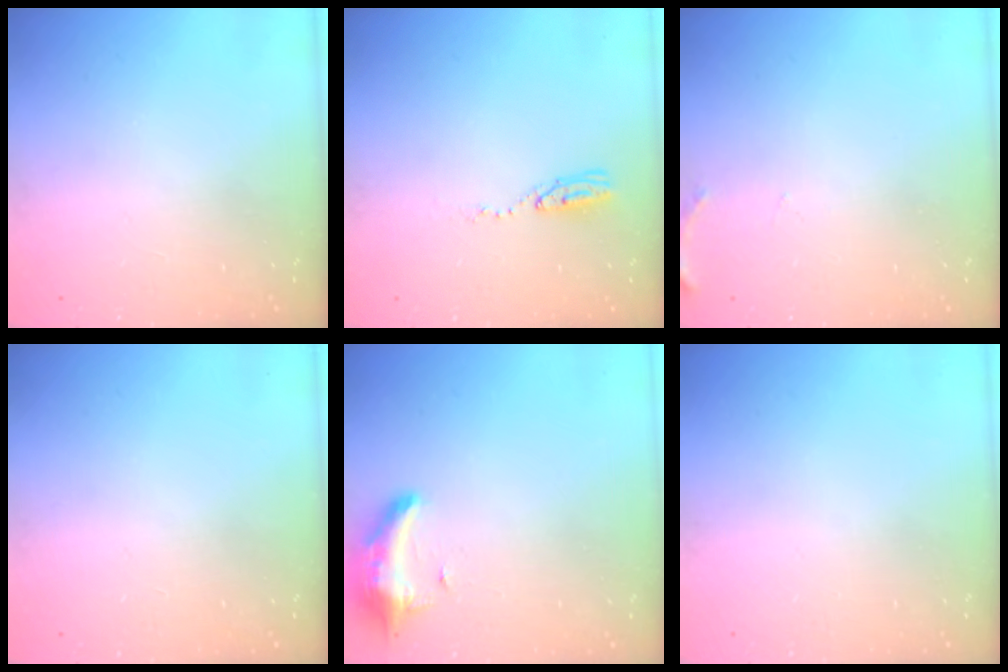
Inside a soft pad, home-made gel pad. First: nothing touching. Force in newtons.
{"total": 4.3, "press": 4.3, "slide": 0.4}
{"total": 5.6, "press": 5.4, "slide": 1.3}
{"total": 0.0}
{"total": 12.2, "press": 9.7, "slide": 7.4}
{"total": 0.0}